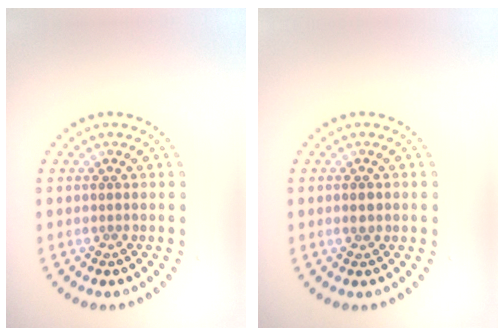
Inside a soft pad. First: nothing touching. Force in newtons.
{"total": 1.4, "press": 1.4, "slide": 0.0}